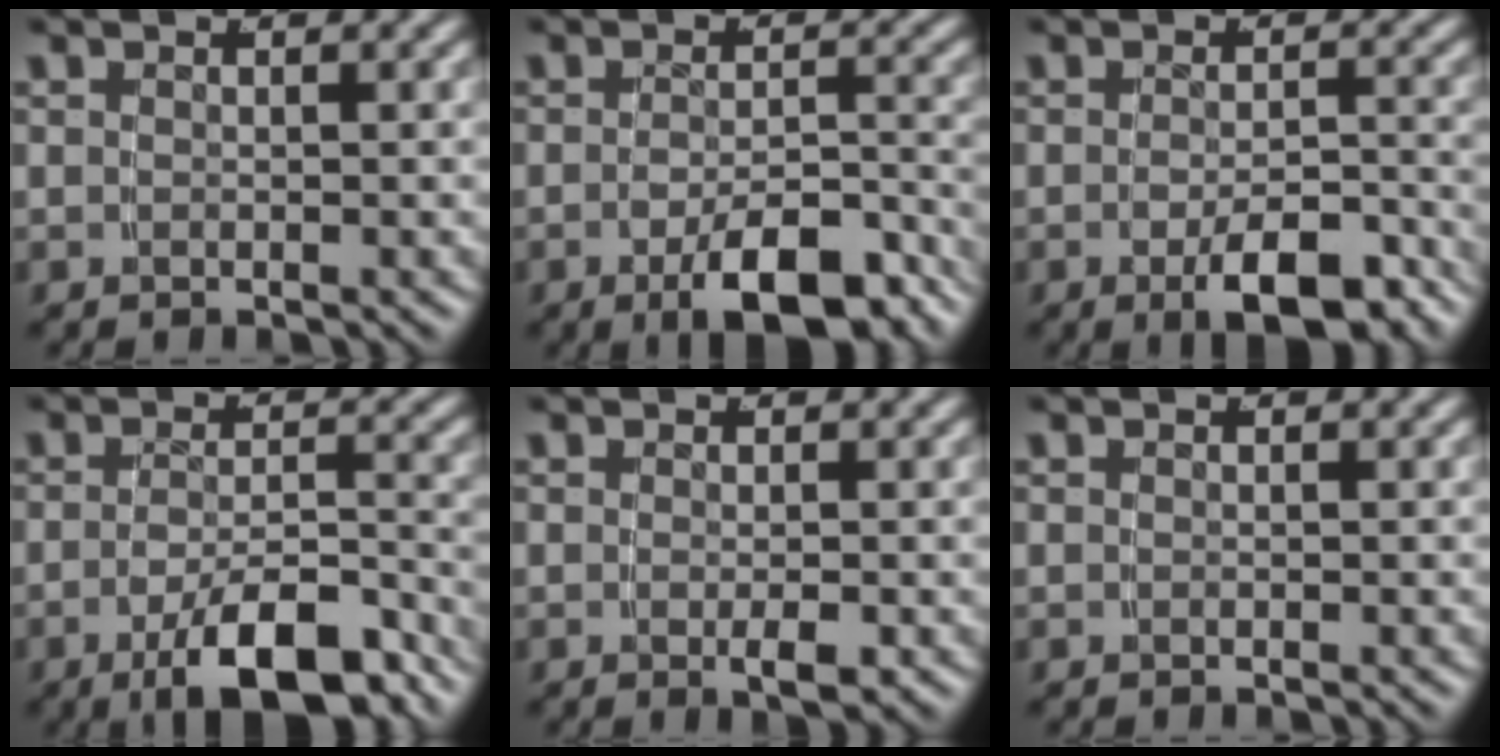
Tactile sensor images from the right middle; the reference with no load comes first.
{"total": 7.3, "force": [-4.8, 2.4, 5.0], "torque": [-0.065, -0.020, -0.064]}
{"total": 5.7, "force": [-3.6, 1.6, 4.1], "torque": [-0.052, -0.013, -0.052]}
{"total": 8.6, "force": [-5.4, 3.1, 5.9], "torque": [-0.082, -0.021, -0.072]}
{"total": 1.6, "force": [-0.4, 0.4, 1.5], "torque": [-0.026, -0.003, -0.003]}
{"total": 0.0}